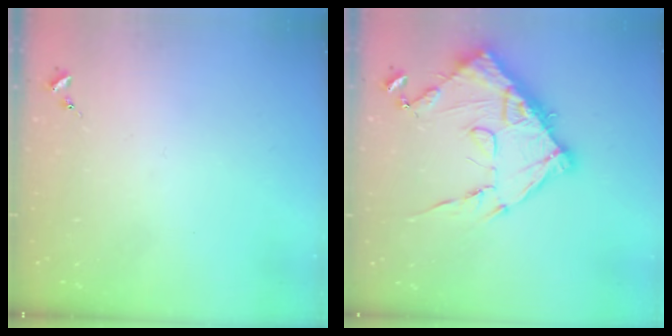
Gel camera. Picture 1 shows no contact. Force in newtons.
{"total": 15.0, "press": 14.9, "slide": 1.5}